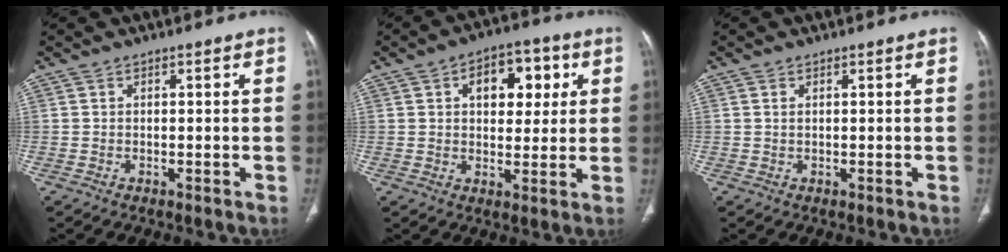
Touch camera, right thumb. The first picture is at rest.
{"total": 11.0, "force": [3.5, 6.8, 7.9], "torque": [-0.068, 0.004, 0.048]}
{"total": 0.8, "force": [0.4, 0.4, 0.6], "torque": [-0.015, 0.005, 0.010]}